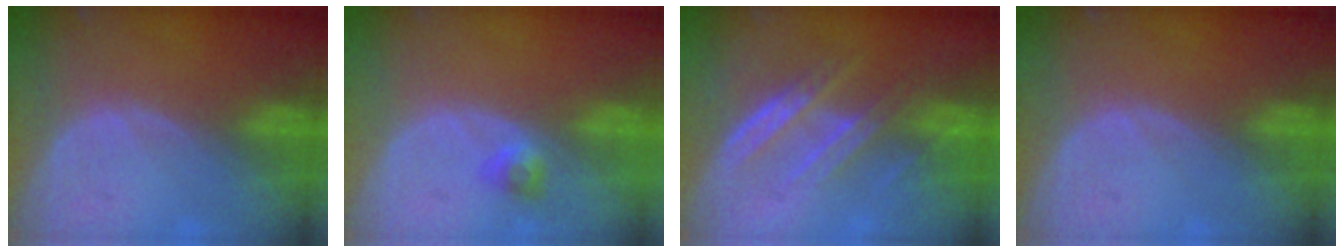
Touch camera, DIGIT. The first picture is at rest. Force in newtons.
{"total": 2.4, "press": 2.1, "slide": 1.2}
{"total": 7.1, "press": 6.5, "slide": 2.8}
{"total": 0.0}